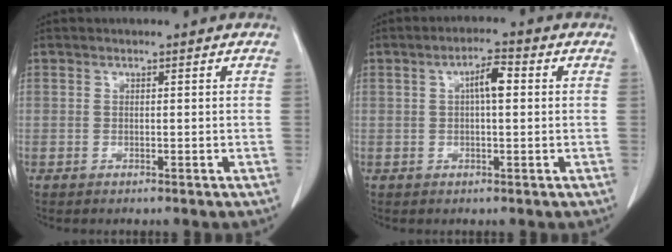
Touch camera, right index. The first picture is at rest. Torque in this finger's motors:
{"motor_torque": [0.63, -0.12, 0.13, 0.05]}